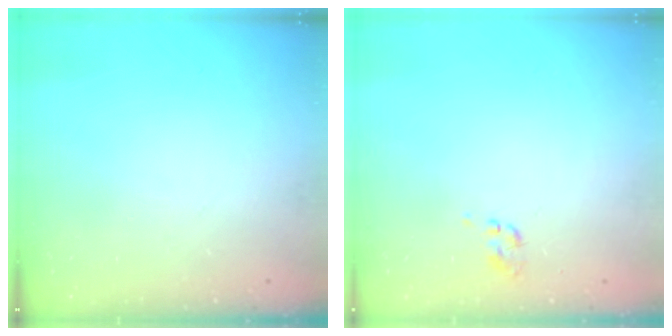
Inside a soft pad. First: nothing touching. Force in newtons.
{"total": 0.0}